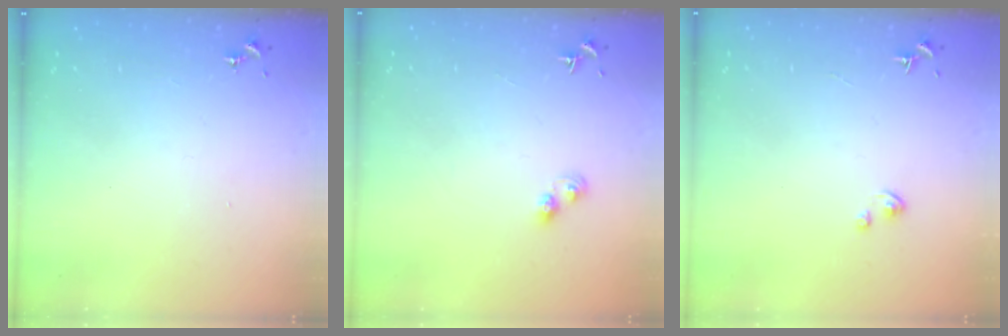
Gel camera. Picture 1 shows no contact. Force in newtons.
{"total": 3.8, "press": 3.8, "slide": 0.4}
{"total": 0.9, "press": 0.8, "slide": 0.2}